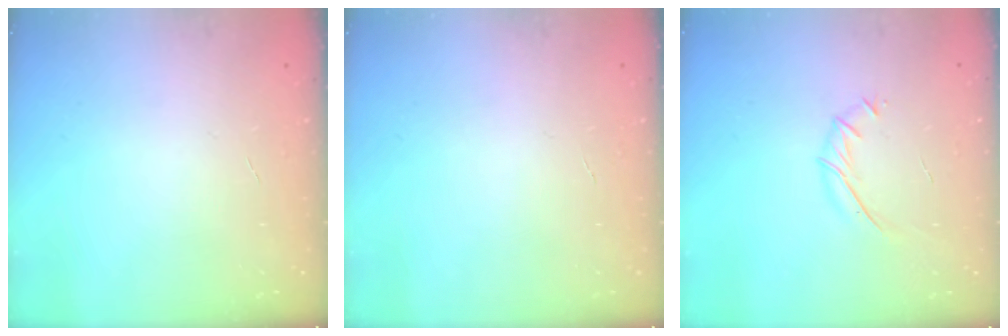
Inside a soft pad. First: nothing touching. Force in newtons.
{"total": 0.0}
{"total": 5.5, "press": 5.3, "slide": 1.5}